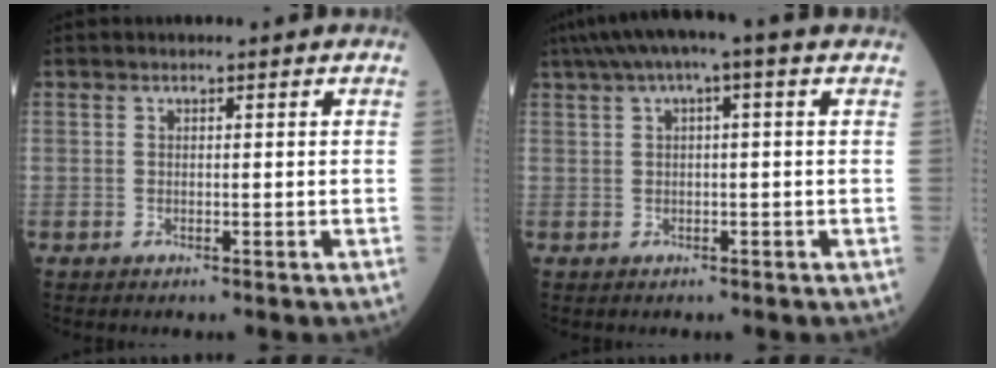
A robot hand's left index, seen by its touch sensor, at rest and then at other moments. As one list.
[{"total": 6.0, "force": [3.2, 0.2, 5.1], "torque": [-0.087, 0.041, 0.052]}]